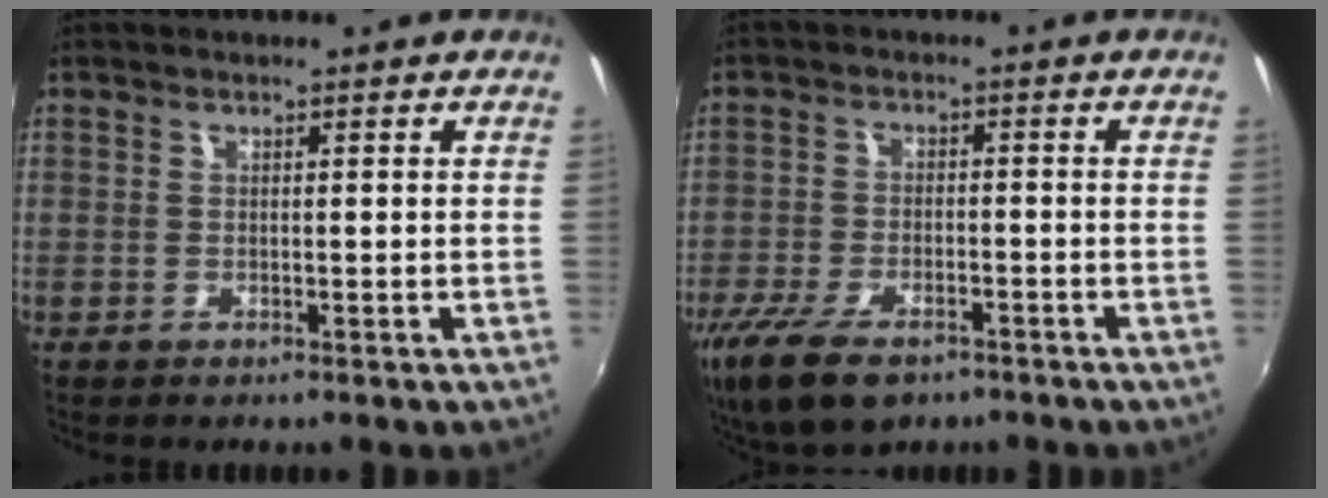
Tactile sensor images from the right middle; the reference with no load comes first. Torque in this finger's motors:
{"motor_torque": [1.23, -0.91, 0.18, 0.15]}